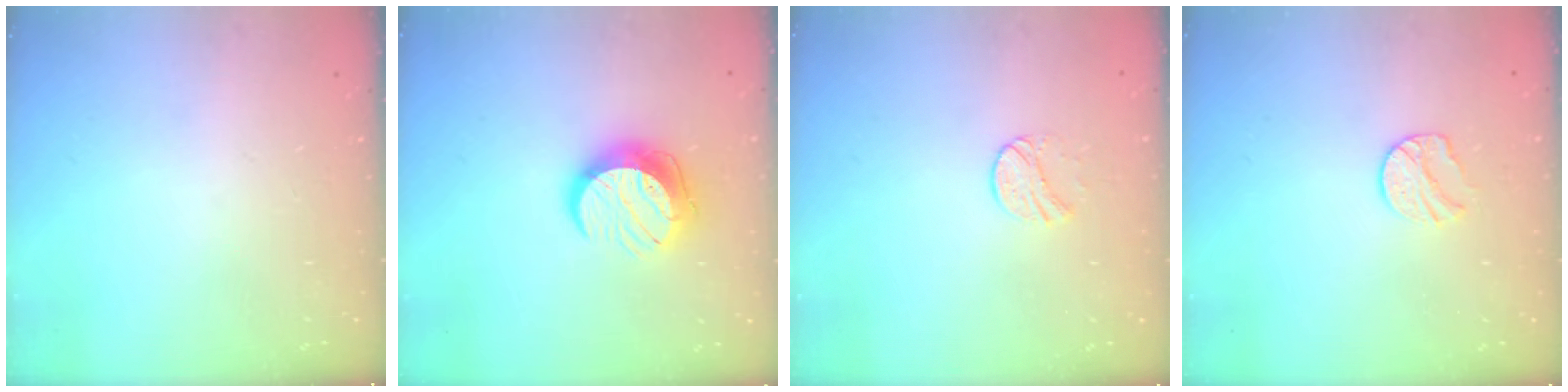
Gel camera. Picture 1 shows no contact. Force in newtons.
{"total": 12.1, "press": 12.1, "slide": 0.6}
{"total": 6.9, "press": 6.9, "slide": 0.5}
{"total": 7.8, "press": 7.8, "slide": 0.5}